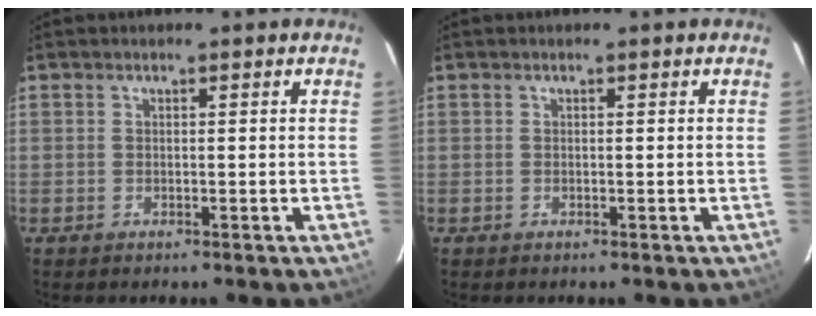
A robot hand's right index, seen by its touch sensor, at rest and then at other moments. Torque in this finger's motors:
{"motor_torque": [-0.01, 0.00, 0.00, 0.00]}